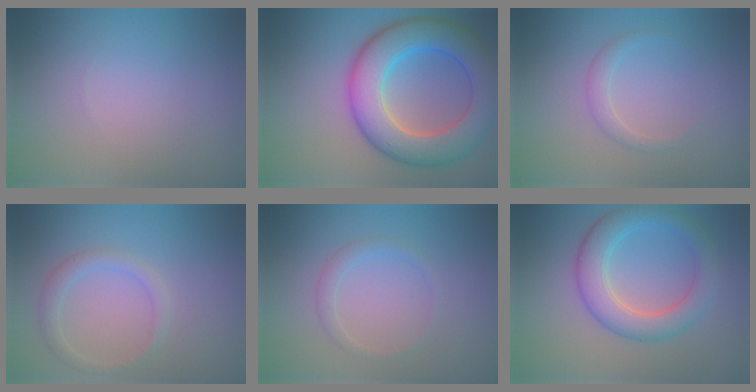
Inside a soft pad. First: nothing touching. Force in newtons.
{"total": 9.2, "press": 9.2, "slide": 0.2}
{"total": 1.4, "press": 1.4, "slide": 0.1}
{"total": 1.8, "press": 1.8, "slide": 0.1}
{"total": 1.3, "press": 1.3, "slide": 0.0}
{"total": 5.1, "press": 5.1, "slide": 0.3}